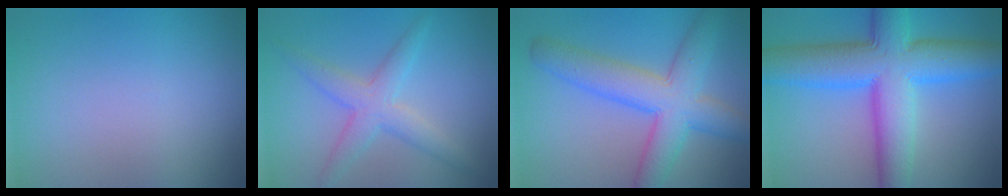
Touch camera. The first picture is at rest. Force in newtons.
{"total": 3.6, "press": 3.6, "slide": 0.1}
{"total": 7.4, "press": 7.4, "slide": 0.1}
{"total": 11.1, "press": 11.1, "slide": 0.4}